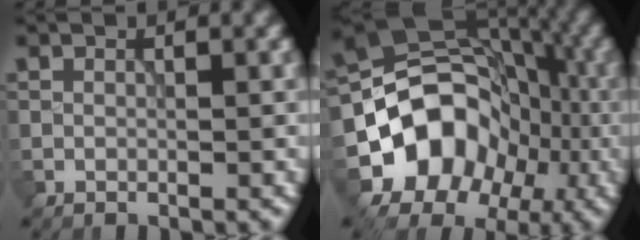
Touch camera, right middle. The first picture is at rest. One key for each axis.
{"total": 11.1, "fx": -3.5, "fy": 9.0, "fz": 5.5, "tx": -0.085, "ty": 0.012, "tz": -0.068}